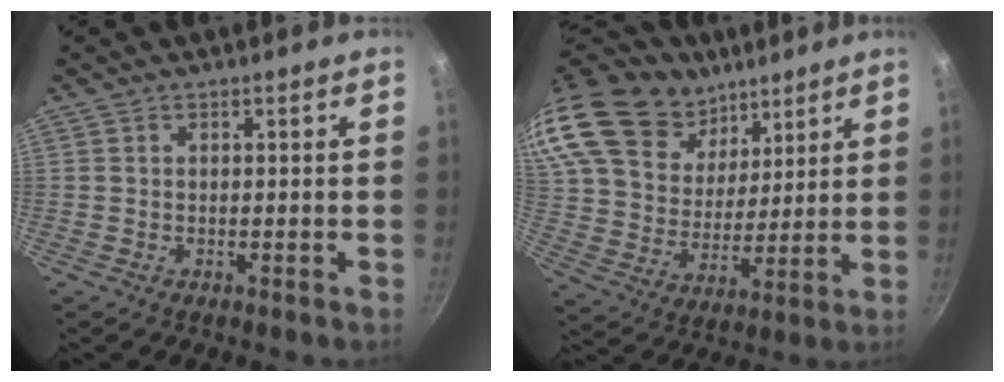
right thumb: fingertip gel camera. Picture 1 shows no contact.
{"total": 27.5, "force": [18.9, 16.4, 11.3], "torque": [-0.219, -0.035, 0.358]}